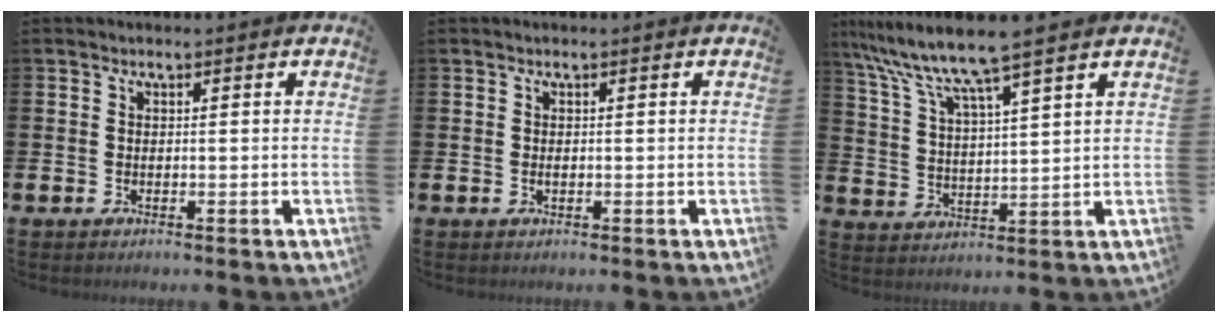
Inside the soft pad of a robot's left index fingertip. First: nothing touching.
{"total": 0.5, "force": [-0.1, 0.3, 0.5], "torque": [-0.015, 0.002, 0.000]}
{"total": 8.3, "force": [7.2, 0.3, 4.1], "torque": [-0.106, -0.033, 0.126]}